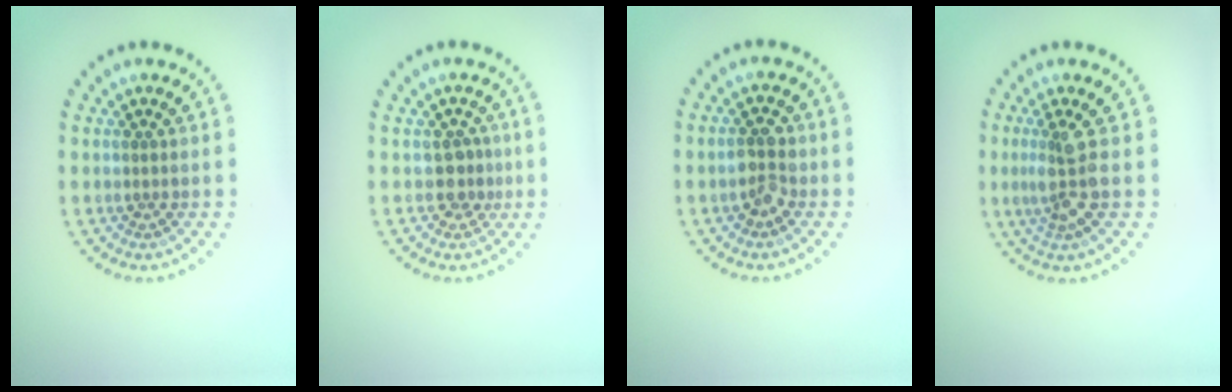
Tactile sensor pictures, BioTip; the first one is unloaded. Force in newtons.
{"total": 1.8, "press": 1.6, "slide": 1.0}
{"total": 2.5, "press": 2.5, "slide": 0.4}
{"total": 3.1, "press": 2.2, "slide": 2.2}